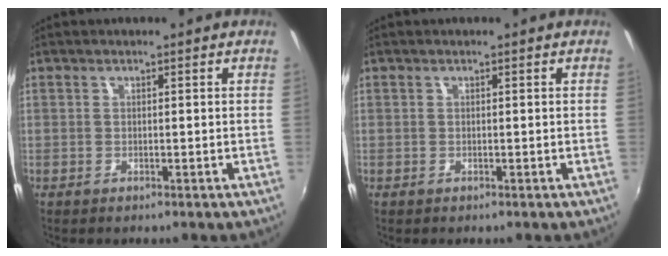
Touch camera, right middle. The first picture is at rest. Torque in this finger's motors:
{"motor_torque": [0.03, -0.23, 0.05, 0.00]}